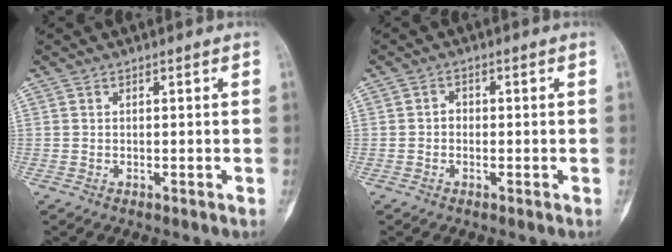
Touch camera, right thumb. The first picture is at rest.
{"total": 1.4, "force": [-0.3, 1.1, 0.7], "torque": [-0.002, 0.006, -0.010]}